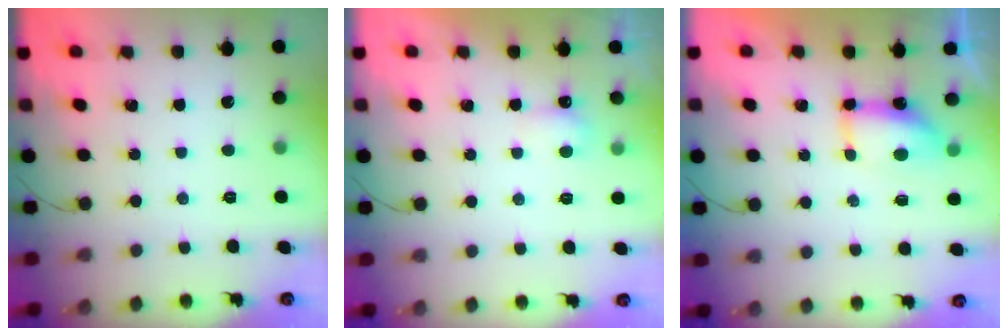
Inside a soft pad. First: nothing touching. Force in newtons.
{"total": 3.0, "press": 3.0, "slide": 0.7}
{"total": 7.1, "press": 7.1, "slide": 0.5}